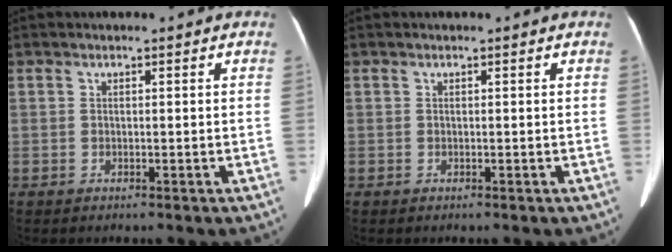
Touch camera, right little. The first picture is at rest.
{"total": 0.0}